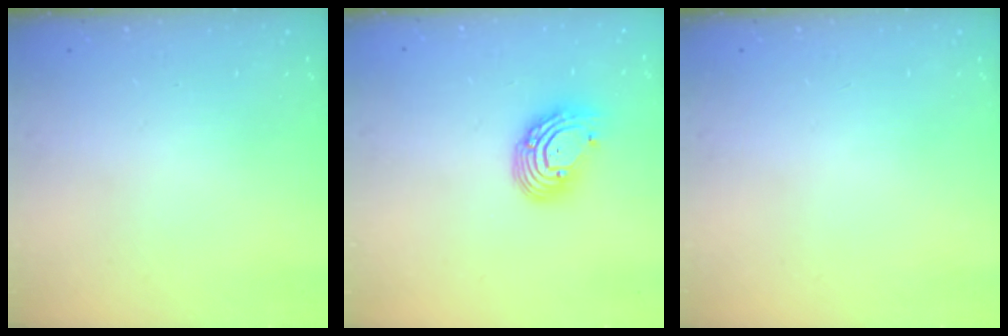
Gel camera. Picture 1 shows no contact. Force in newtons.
{"total": 9.4, "press": 9.3, "slide": 1.1}
{"total": 0.0}